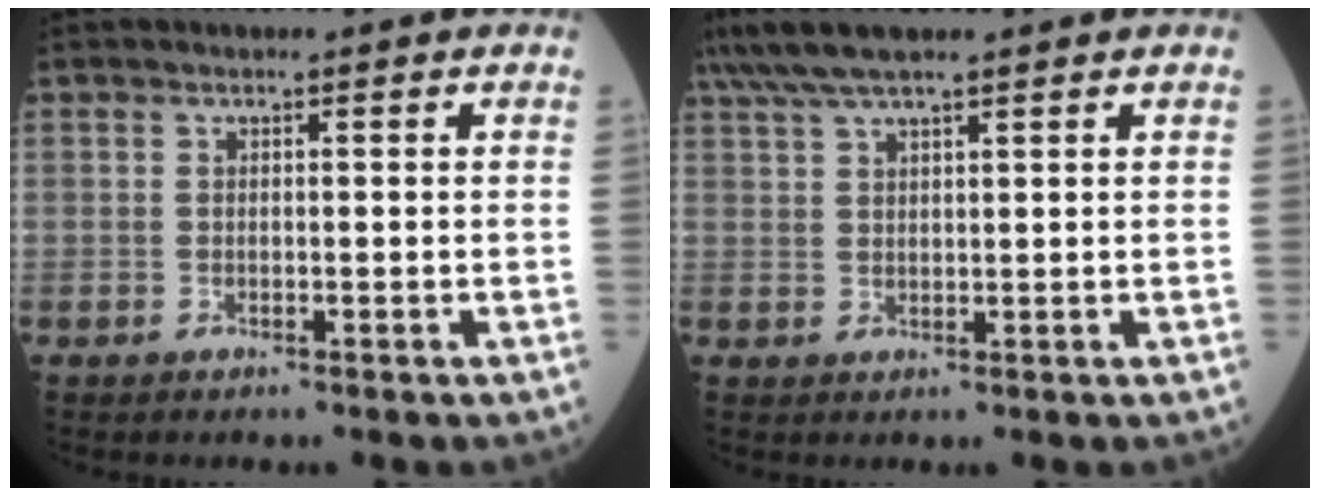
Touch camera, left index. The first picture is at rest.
{"total": 7.6, "force": [6.1, 1.1, 4.4], "torque": [-0.089, 0.039, 0.113]}